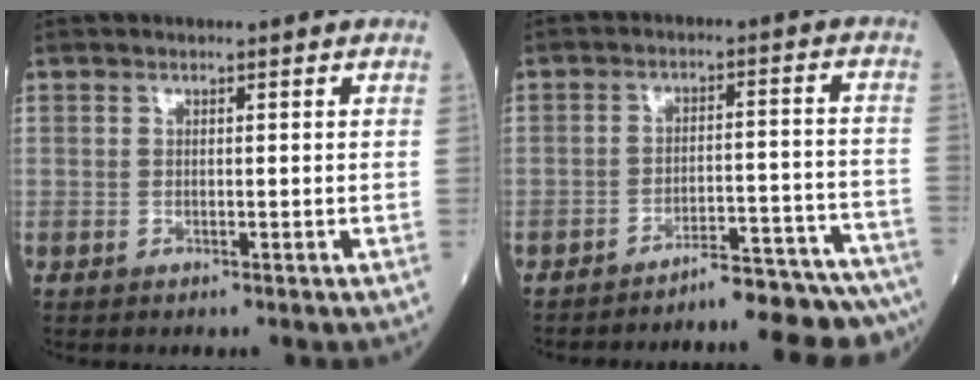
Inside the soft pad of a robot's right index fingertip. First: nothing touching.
{"total": 12.4, "force": [-11.9, -0.2, 3.5], "torque": [-0.011, 0.021, -0.152]}